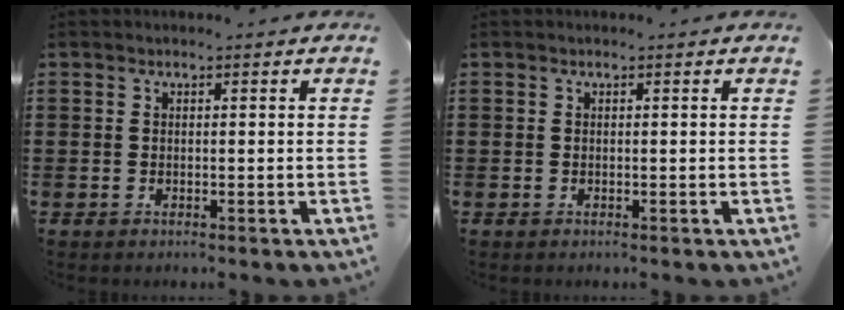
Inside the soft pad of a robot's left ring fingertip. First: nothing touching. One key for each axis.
{"total": 0.0}